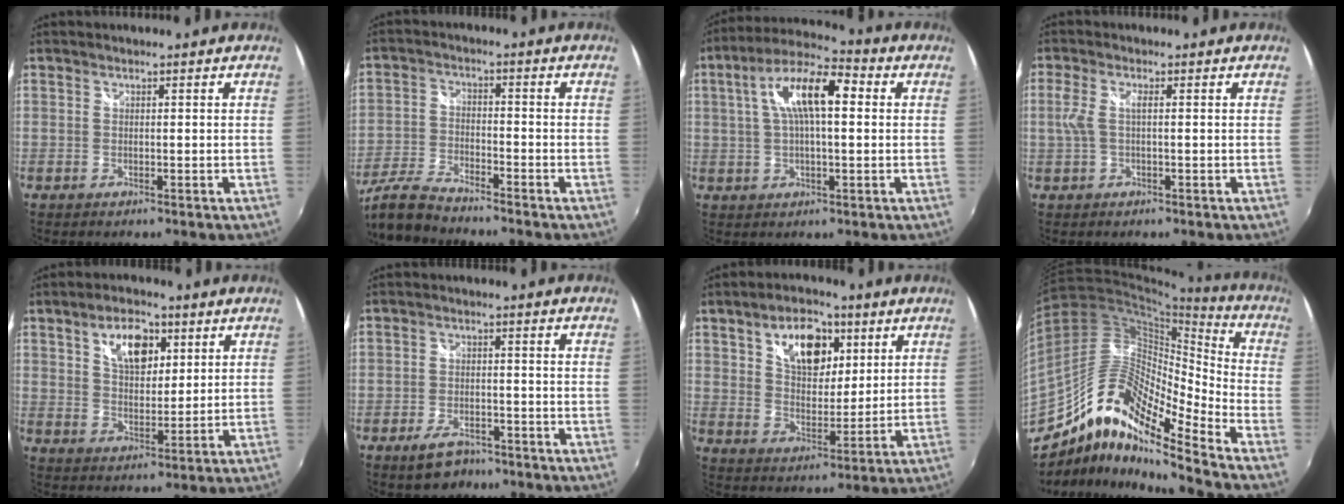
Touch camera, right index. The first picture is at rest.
{"total": 9.3, "force": [-8.2, 1.8, 4.0], "torque": [-0.099, -0.012, -0.165]}
{"total": 12.4, "force": [2.6, 4.2, 11.4], "torque": [-0.204, 0.027, 0.037]}
{"total": 3.1, "force": [-0.2, 0.7, 3.0], "torque": [-0.064, 0.002, -0.002]}
{"total": 9.1, "force": [4.1, 5.0, 6.5], "torque": [-0.108, 0.017, 0.071]}
{"total": 6.1, "force": [-4.4, 3.1, 2.8], "torque": [-0.071, 0.002, -0.068]}
{"total": 12.3, "force": [5.5, 7.2, 8.4], "torque": [-0.135, 0.019, 0.095]}
{"total": 14.3, "force": [-9.9, 2.8, 10.0], "torque": [-0.173, 0.012, -0.207]}